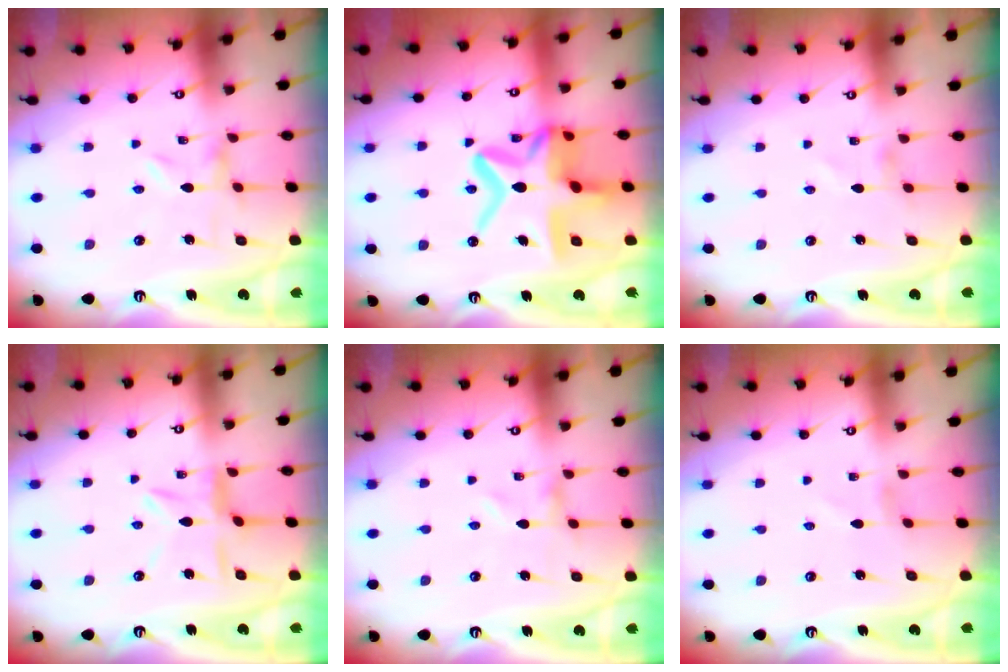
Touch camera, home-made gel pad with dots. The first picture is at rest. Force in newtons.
{"total": 20.0, "press": 19.9, "slide": 1.9}
{"total": 0.0}
{"total": 6.8, "press": 6.8, "slide": 0.7}
{"total": 0.0}
{"total": 1.1, "press": 1.1, "slide": 0.1}